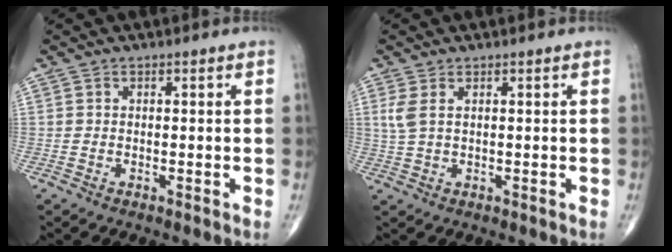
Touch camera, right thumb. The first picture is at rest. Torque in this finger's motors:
{"motor_torque": [-0.31, 0.46, 0.29, -0.08, 0.07]}